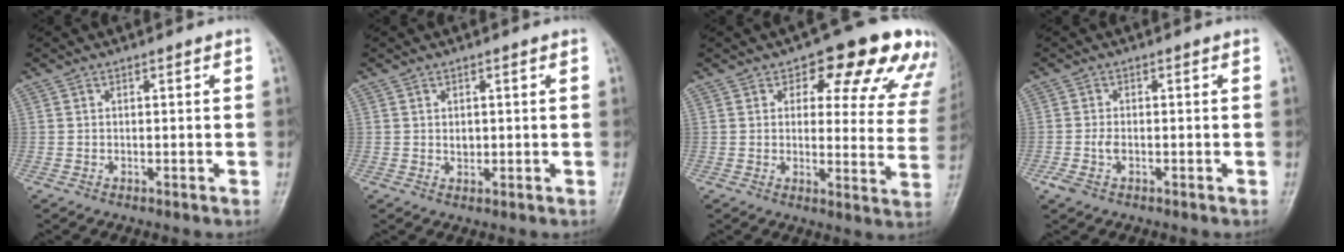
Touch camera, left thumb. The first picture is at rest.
{"total": 1.4, "force": [0.1, 1.1, 0.8], "torque": [-0.006, 0.000, 0.003]}
{"total": 16.6, "force": [10.0, 7.8, 10.8], "torque": [-0.071, -0.033, 0.102]}
{"total": 2.7, "force": [-1.1, 1.4, 2.0], "torque": [-0.057, 0.007, -0.024]}